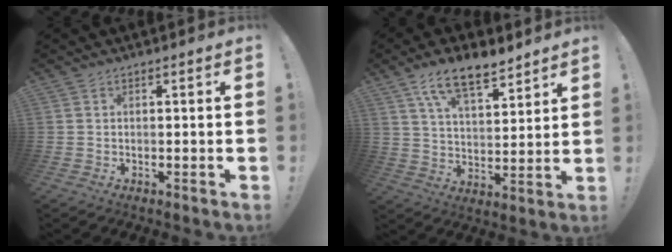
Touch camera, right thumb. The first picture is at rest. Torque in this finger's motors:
{"motor_torque": [0.26, 0.30, 0.19, 0.19, 0.15]}